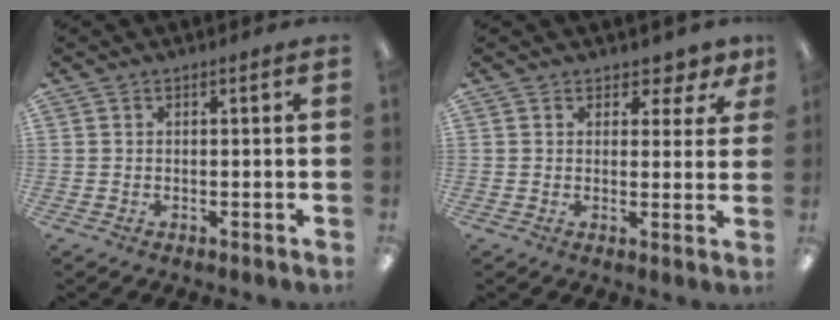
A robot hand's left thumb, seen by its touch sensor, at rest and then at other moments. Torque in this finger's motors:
{"motor_torque": [0.11, 0.09, -0.01, -0.16, 0.01]}